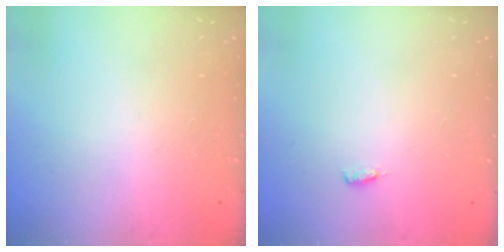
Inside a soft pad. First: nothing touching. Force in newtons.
{"total": 3.7, "press": 3.3, "slide": 1.7}